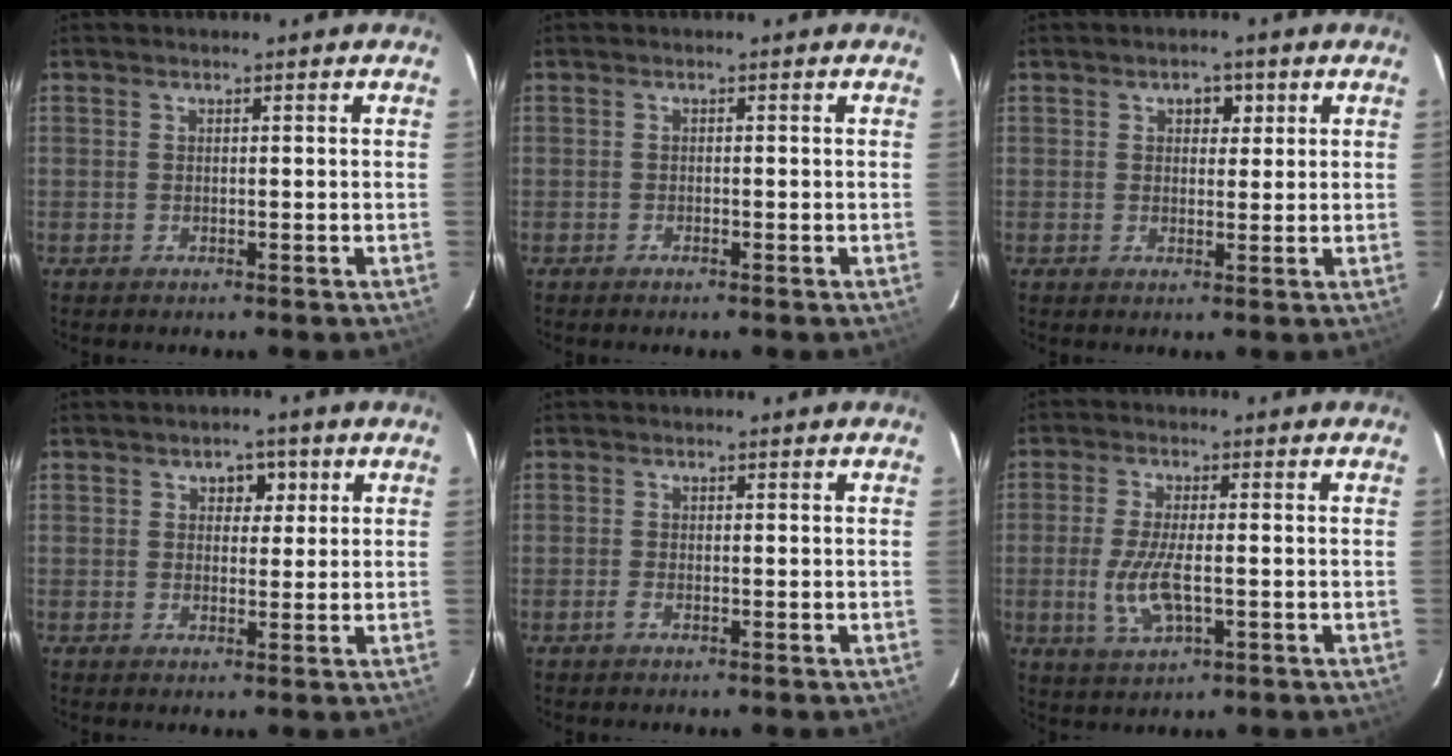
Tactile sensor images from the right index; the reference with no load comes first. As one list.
[{"total": 0.5, "force": [-0.5, 0.1, 0.2], "torque": [-0.005, 0.000, -0.010]}, {"total": 2.8, "force": [1.1, 2.2, 1.4], "torque": [-0.014, 0.010, 0.018]}, {"total": 3.2, "force": [1.2, 2.6, 1.5], "torque": [-0.013, 0.009, 0.019]}, {"total": 1.1, "force": [-0.6, 0.2, 0.9], "torque": [-0.020, -0.001, -0.011]}, {"total": 7.7, "force": [-1.7, 2.5, 7.1], "torque": [-0.150, -0.011, -0.029]}]